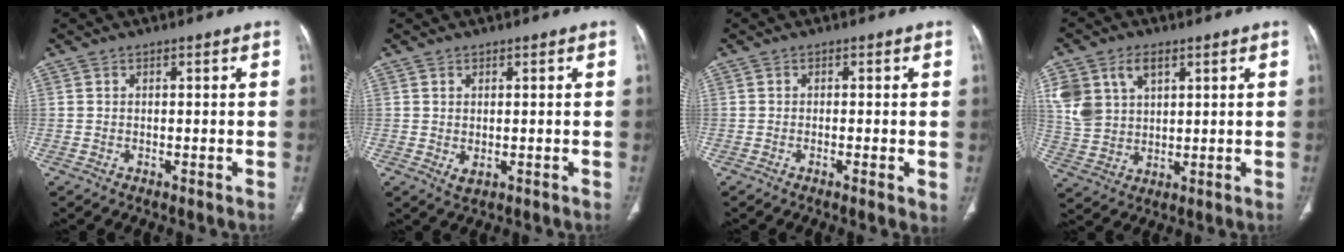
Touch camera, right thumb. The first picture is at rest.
{"total": 1.7, "force": [-0.1, 0.9, 1.4], "torque": [-0.029, -0.006, 0.006]}
{"total": 2.4, "force": [-0.5, 0.5, 2.3], "torque": [-0.042, -0.006, -0.011]}
{"total": 10.8, "force": [4.5, 7.4, 6.5], "torque": [-0.119, -0.004, 0.098]}